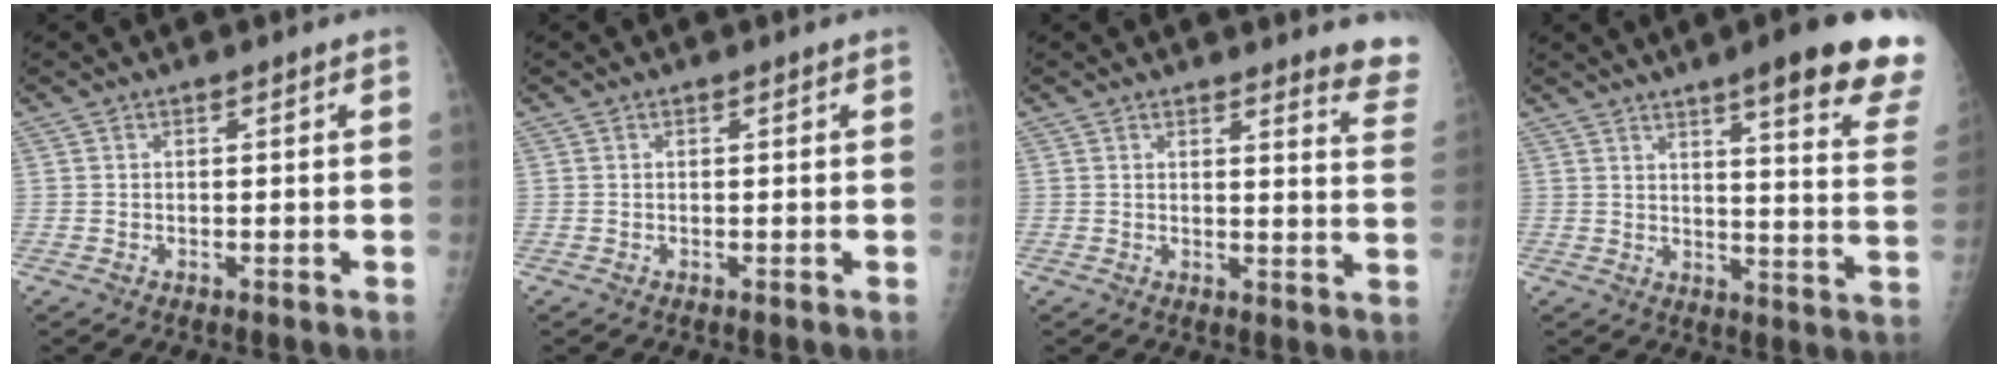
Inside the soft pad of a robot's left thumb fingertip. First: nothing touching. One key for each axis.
{"total": 0.0}
{"total": 7.7, "fx": 7.2, "fy": 0.7, "fz": 2.5, "tx": -0.002, "ty": -0.072, "tz": 0.057}
{"total": 20.1, "fx": 13.7, "fy": 2.4, "fz": 14.5, "tx": -0.165, "ty": -0.066, "tz": 0.167}